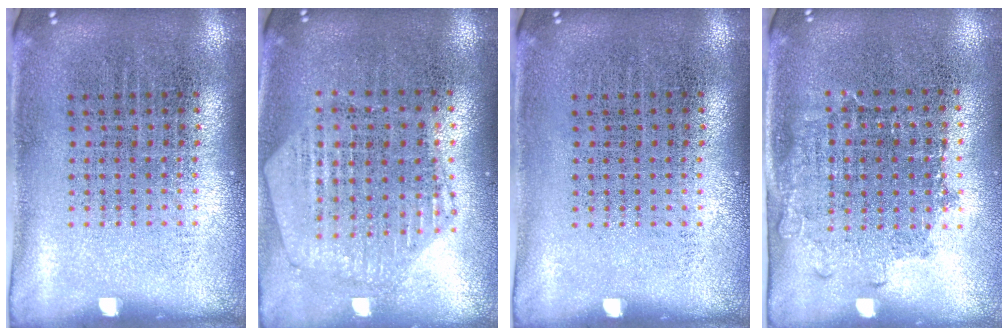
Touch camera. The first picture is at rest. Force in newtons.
{"total": 1.2, "press": 1.1, "slide": 0.3}
{"total": 0.0}
{"total": 1.2, "press": 0.9, "slide": 0.8}